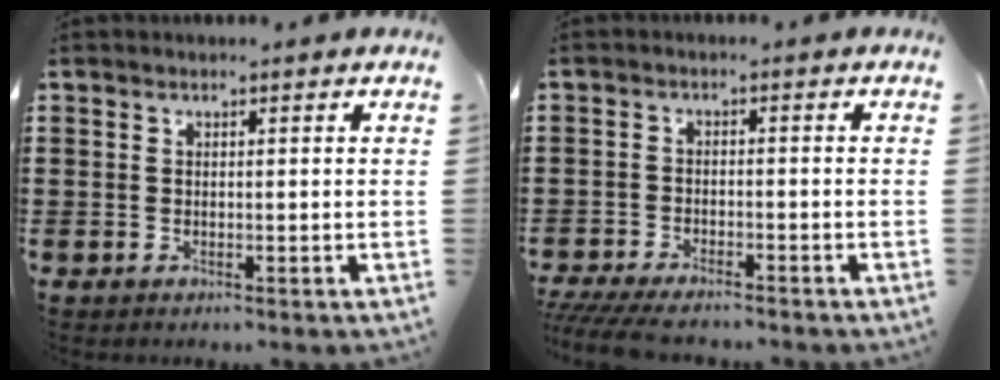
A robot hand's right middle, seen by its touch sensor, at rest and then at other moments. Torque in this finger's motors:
{"motor_torque": [2.14, 0.00, 0.45, 0.21]}